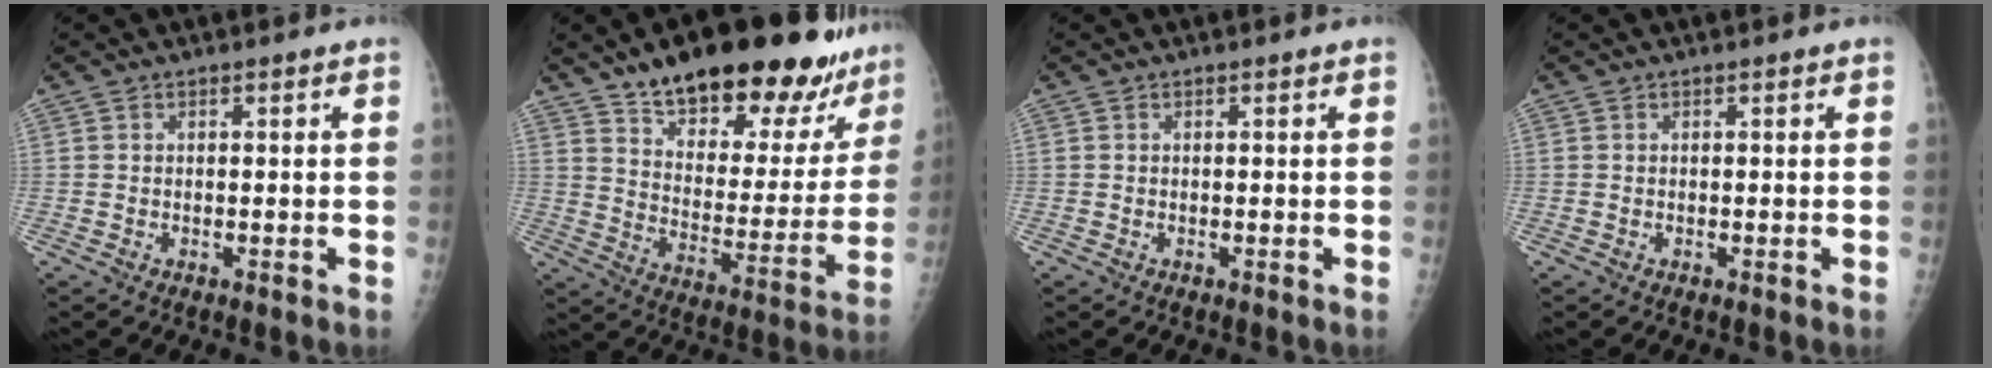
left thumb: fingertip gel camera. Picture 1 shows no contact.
{"total": 27.2, "force": [21.3, 10.3, 13.5], "torque": [-0.150, -0.090, 0.299]}
{"total": 0.0}
{"total": 0.0}